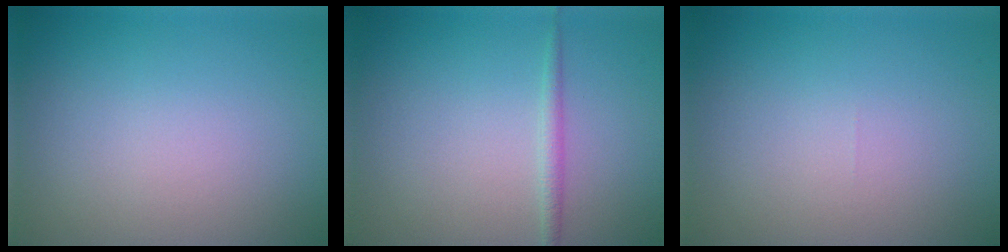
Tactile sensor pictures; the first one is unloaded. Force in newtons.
{"total": 1.2, "press": 1.2, "slide": 0.0}
{"total": 0.0}